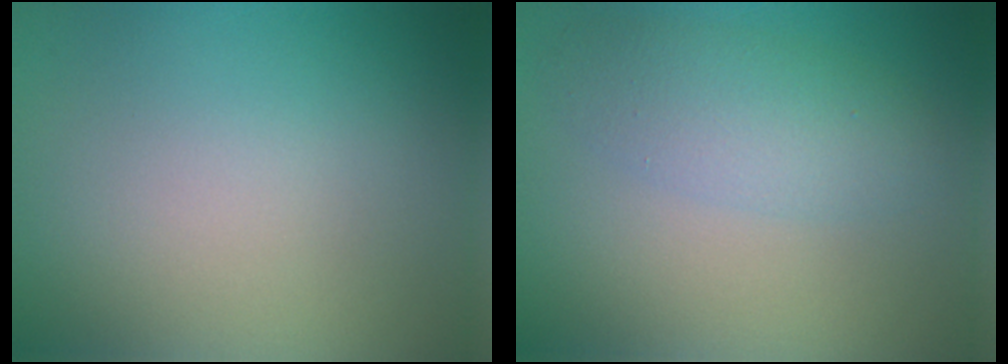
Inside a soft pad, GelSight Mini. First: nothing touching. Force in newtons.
{"total": 3.4, "press": 3.4, "slide": 0.1}